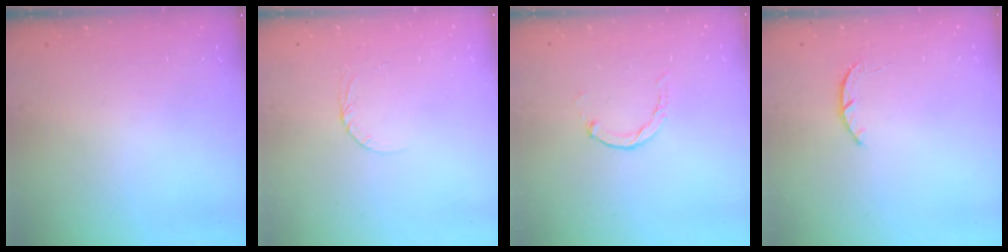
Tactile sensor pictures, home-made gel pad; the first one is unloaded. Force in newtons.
{"total": 3.5, "press": 3.5, "slide": 0.3}
{"total": 0.0}
{"total": 2.5, "press": 2.5, "slide": 0.5}